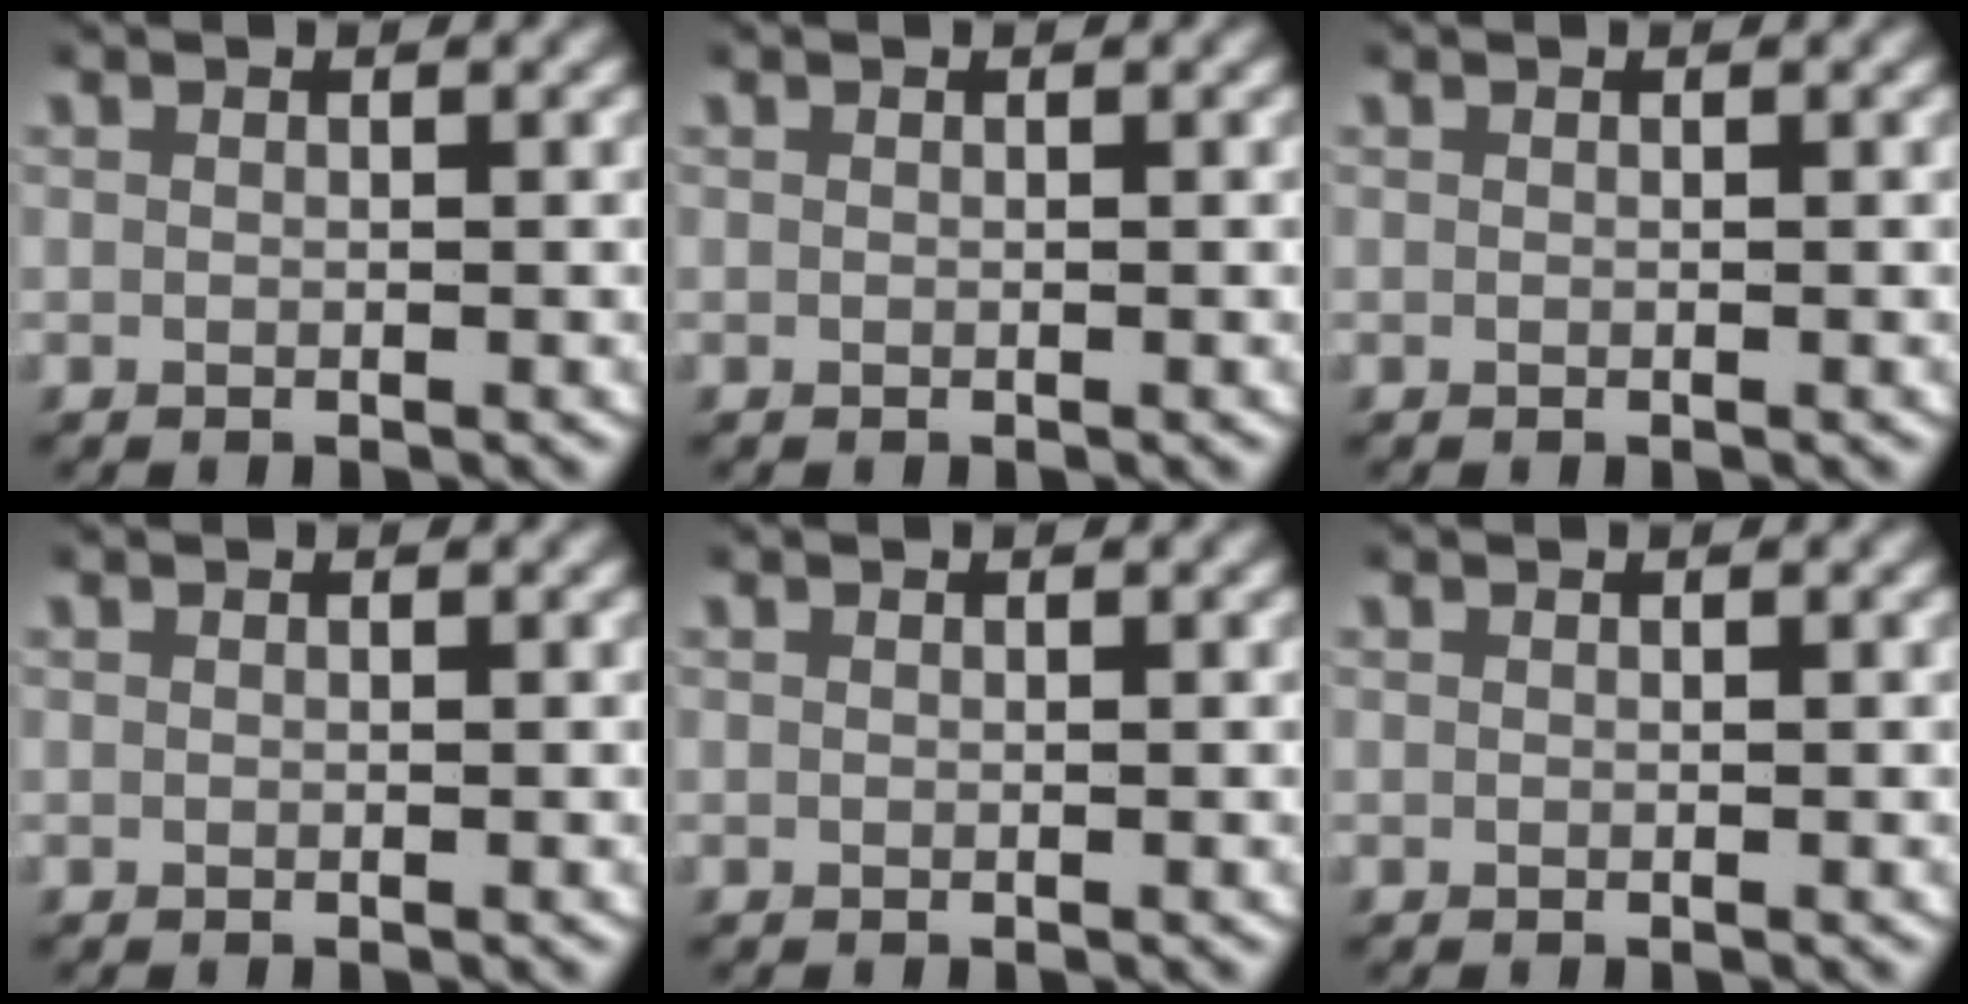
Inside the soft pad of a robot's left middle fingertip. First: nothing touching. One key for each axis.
{"total": 0.0}
{"total": 0.0}
{"total": 0.0}
{"total": 0.0}
{"total": 0.0}